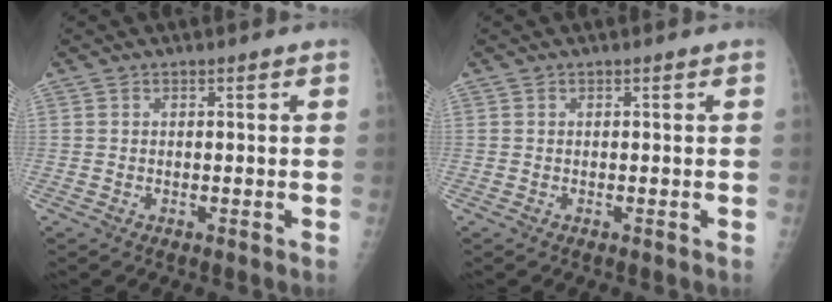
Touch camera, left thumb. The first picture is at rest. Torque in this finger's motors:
{"motor_torque": [-0.03, 0.00, -0.01, 0.01, 0.00]}